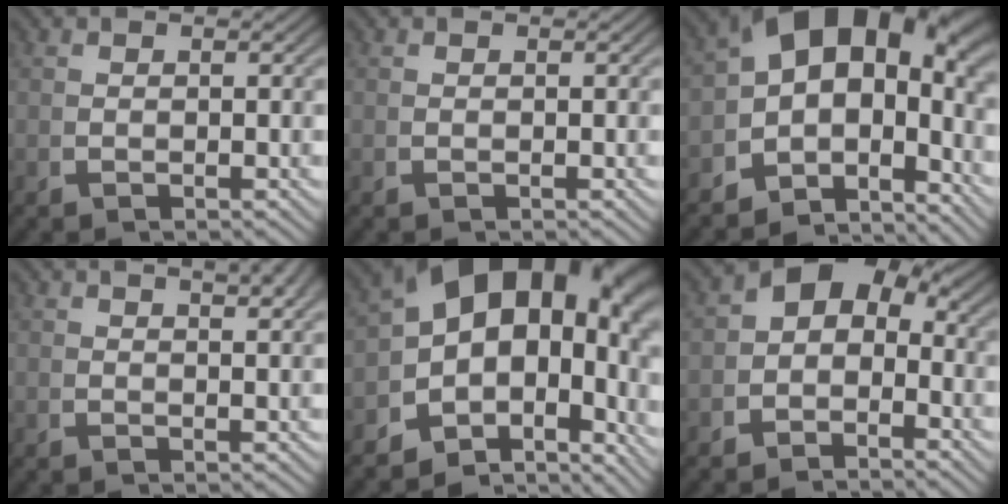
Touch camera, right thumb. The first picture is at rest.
{"total": 0.0}
{"total": 14.3, "force": [0.1, 9.6, 10.6], "torque": [-0.192, -0.029, 0.000]}
{"total": 3.6, "force": [2.2, 1.1, 2.7], "torque": [-0.025, 0.010, 0.033]}
{"total": 18.1, "force": [0.4, 11.9, 13.5], "torque": [-0.235, -0.032, 0.011]}
{"total": 5.5, "force": [-0.3, 4.1, 3.7], "torque": [-0.057, -0.008, -0.005]}